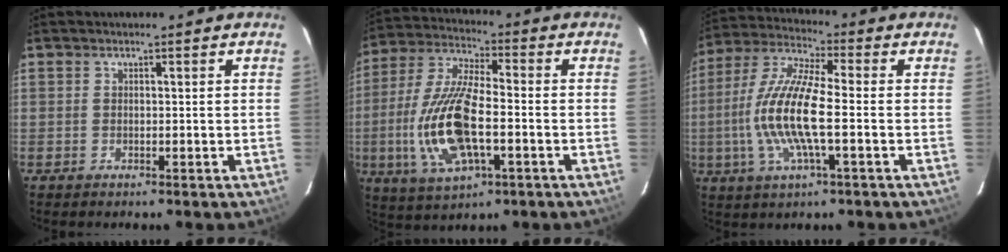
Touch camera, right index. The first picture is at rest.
{"total": 17.0, "force": [-3.8, 6.4, 15.3], "torque": [-0.326, -0.006, -0.070]}
{"total": 14.7, "force": [-2.2, 3.0, 14.2], "torque": [-0.291, 0.001, -0.048]}